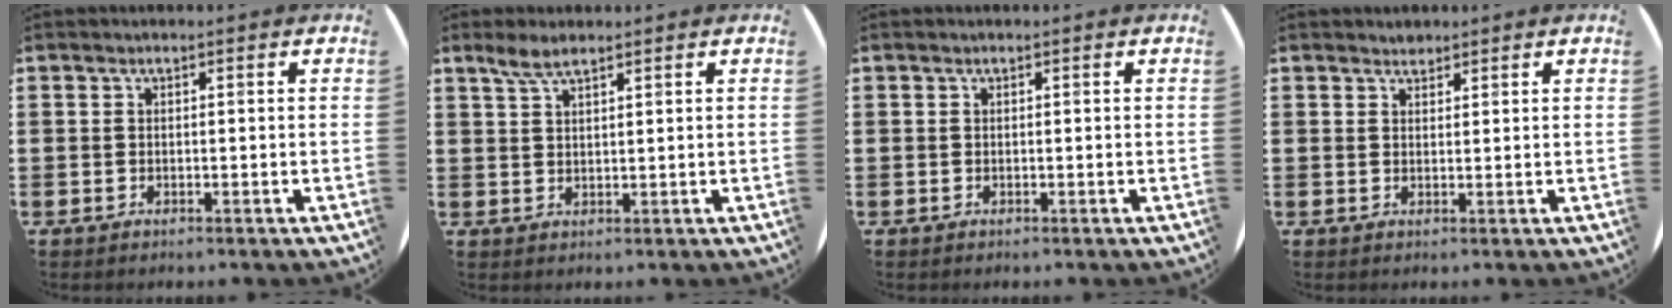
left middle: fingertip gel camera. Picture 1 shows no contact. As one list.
[{"total": 3.0, "force": [2.4, 0.6, 1.7], "torque": [-0.039, 0.003, 0.044]}, {"total": 0.0}, {"total": 1.2, "force": [1.2, 0.2, -0.1], "torque": [0.000, 0.000, 0.024]}]